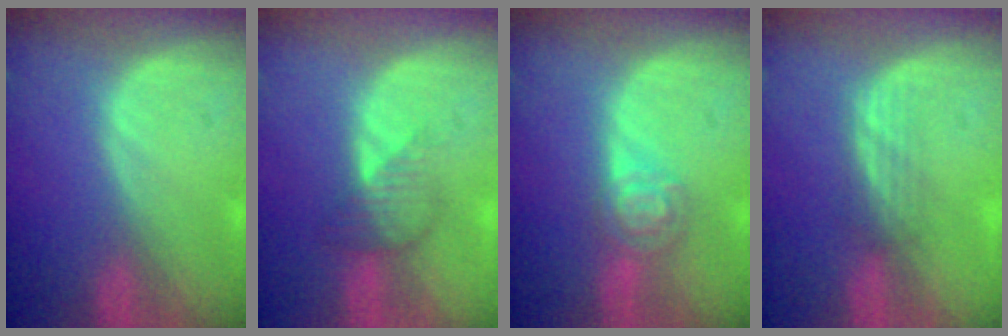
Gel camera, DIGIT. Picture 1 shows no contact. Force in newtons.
{"total": 3.1, "press": 3.1, "slide": 0.5}
{"total": 5.1, "press": 4.5, "slide": 2.5}
{"total": 2.1, "press": 2.1, "slide": 0.3}